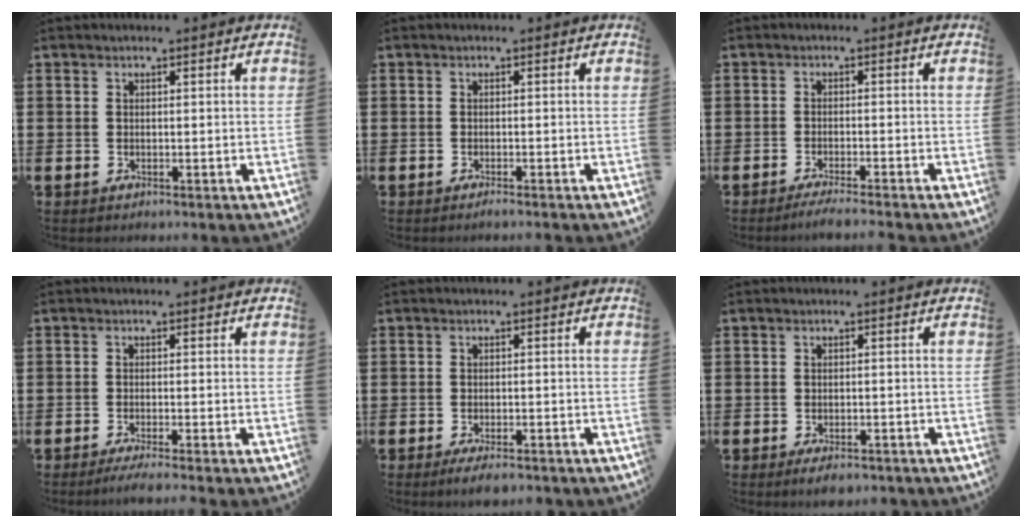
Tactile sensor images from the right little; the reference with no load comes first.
{"total": 0.5, "force": [-0.4, 0.0, 0.3], "torque": [-0.006, -0.004, -0.008]}
{"total": 1.7, "force": [-1.5, -0.1, 0.9], "torque": [-0.013, 0.001, -0.028]}
{"total": 1.5, "force": [-1.1, 0.0, 1.1], "torque": [-0.016, 0.001, -0.021]}
{"total": 2.2, "force": [-1.7, 0.3, 1.3], "torque": [-0.014, 0.001, -0.033]}
{"total": 1.9, "force": [-1.5, 0.4, 1.0], "torque": [-0.011, 0.000, -0.031]}